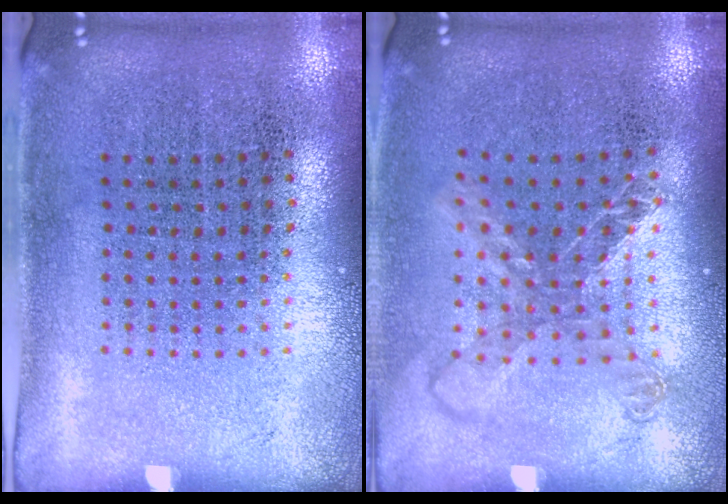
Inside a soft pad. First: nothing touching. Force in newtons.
{"total": 1.5, "press": 1.3, "slide": 0.8}